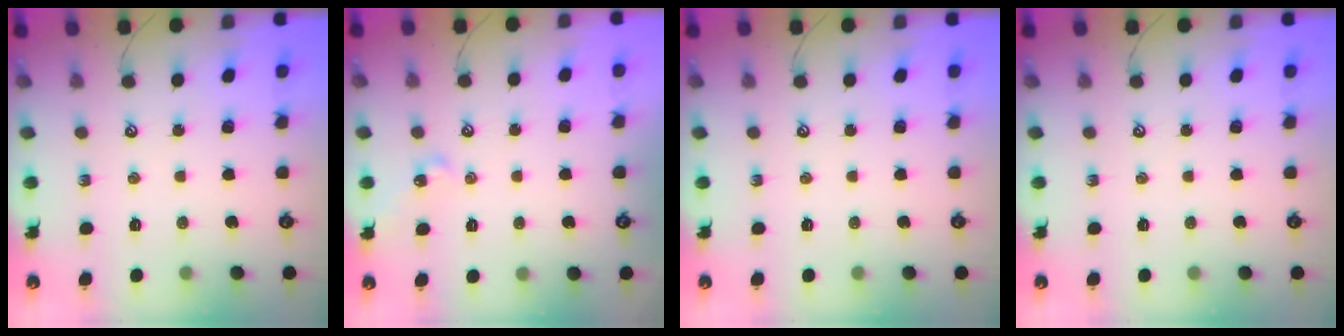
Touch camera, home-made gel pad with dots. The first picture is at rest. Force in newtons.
{"total": 5.8, "press": 5.7, "slide": 0.7}
{"total": 0.0}
{"total": 0.0}